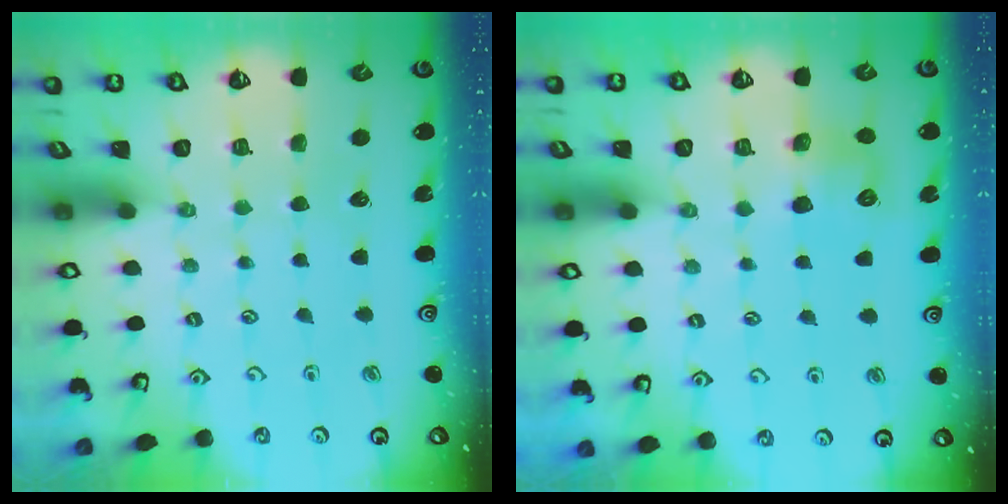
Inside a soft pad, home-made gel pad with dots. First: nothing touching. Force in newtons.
{"total": 8.3, "press": 8.3, "slide": 0.5}